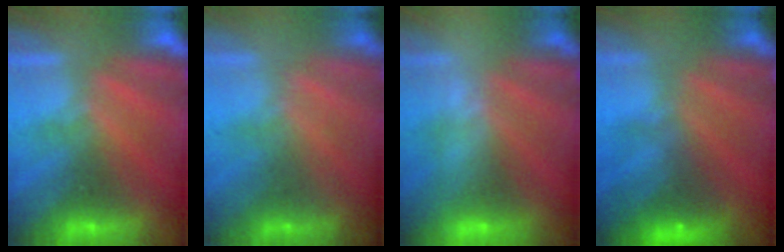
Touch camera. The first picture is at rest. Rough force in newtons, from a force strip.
{"total": 1.4}
{"total": 2.5}
{"total": 6.1}